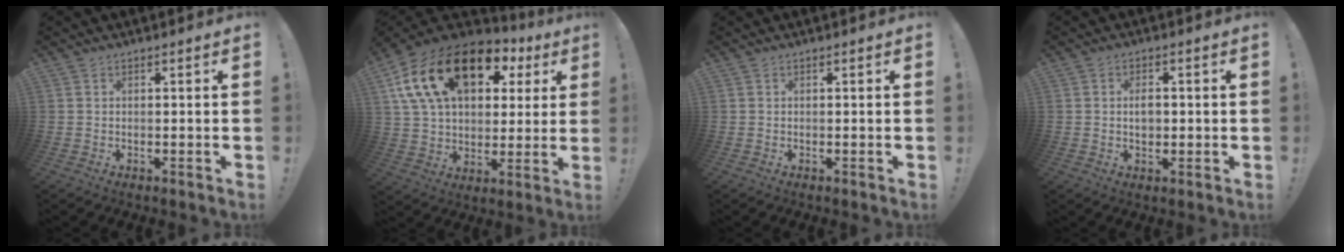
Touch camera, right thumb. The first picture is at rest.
{"total": 22.8, "force": [10.3, 13.6, 15.1], "torque": [-0.240, -0.034, 0.195]}
{"total": 0.0}
{"total": 3.3, "force": [-0.1, 2.1, 2.6], "torque": [-0.030, -0.001, -0.008]}